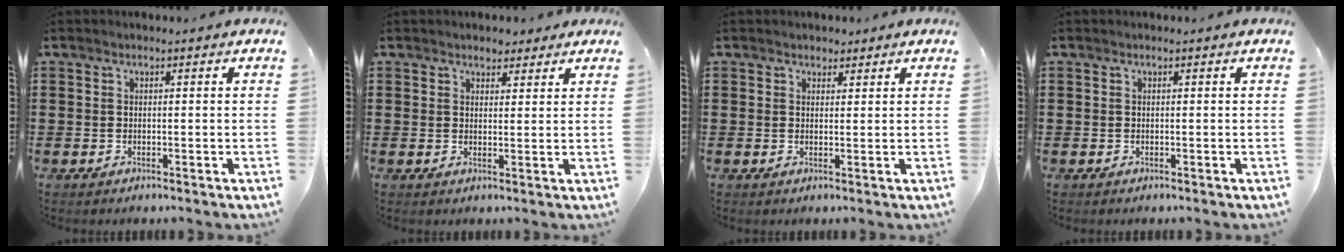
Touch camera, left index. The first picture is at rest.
{"total": 2.3, "force": [2.0, 1.1, 0.4], "torque": [-0.013, 0.007, 0.037]}
{"total": 1.3, "force": [1.1, 0.8, 0.0], "torque": [-0.005, 0.007, 0.020]}
{"total": 0.0}